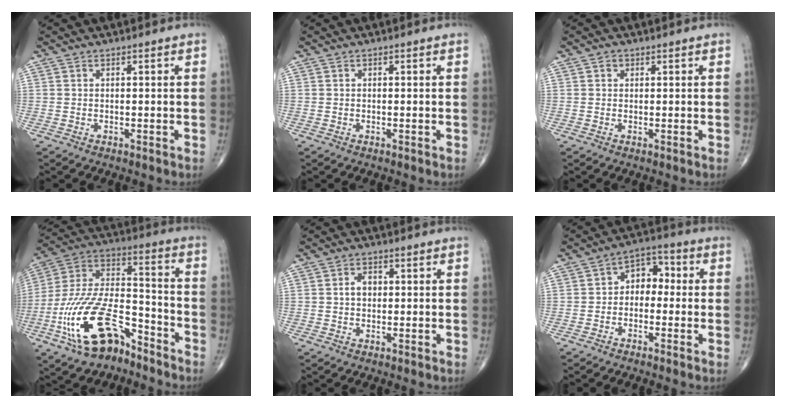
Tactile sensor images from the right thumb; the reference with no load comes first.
{"total": 0.0}
{"total": 1.0, "force": [0.4, 0.9, 0.3], "torque": [0.001, 0.001, 0.004]}
{"total": 20.4, "force": [-11.0, 9.9, 14.1], "torque": [-0.261, 0.080, -0.202]}
{"total": 2.9, "force": [0.3, 2.1, 1.9], "torque": [-0.026, 0.009, 0.002]}
{"total": 6.5, "force": [-0.3, 4.7, 4.5], "torque": [-0.035, 0.031, -0.023]}